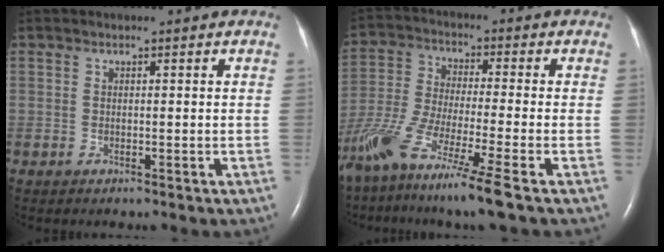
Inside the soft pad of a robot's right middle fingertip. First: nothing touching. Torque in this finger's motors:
{"motor_torque": [1.14, -1.00, 0.25, 0.17]}